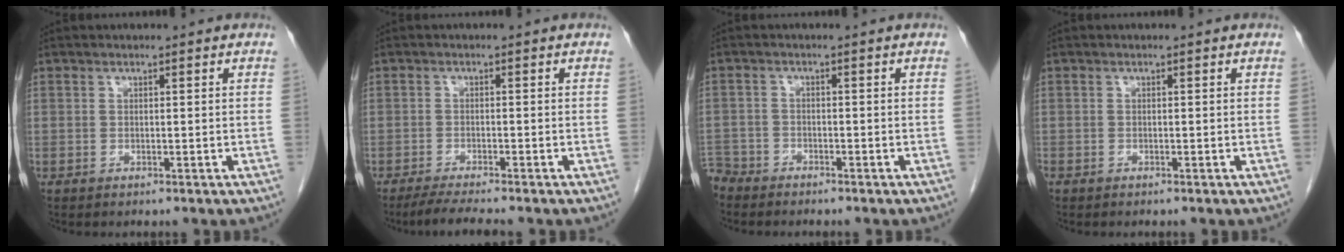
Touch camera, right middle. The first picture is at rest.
{"total": 4.3, "force": [-3.6, -0.5, 2.2], "torque": [-0.046, -0.018, -0.064]}
{"total": 4.5, "force": [-4.2, 1.6, 0.1], "torque": [-0.001, -0.007, -0.083]}
{"total": 0.0}